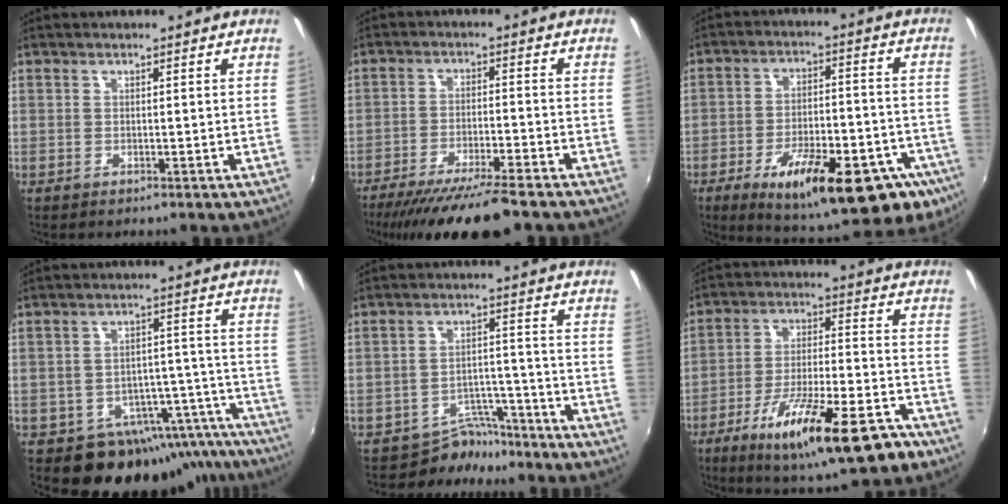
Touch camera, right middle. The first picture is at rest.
{"total": 13.7, "force": [-11.5, 0.8, 7.5], "torque": [-0.147, -0.027, -0.186]}
{"total": 24.7, "force": [-13.3, 8.6, 19.0], "torque": [-0.288, -0.033, -0.176]}
{"total": 18.9, "force": [-15.5, 9.8, 4.5], "torque": [-0.070, 0.052, -0.183]}
{"total": 6.5, "force": [-5.8, 2.9, -0.1], "torque": [-0.001, 0.021, -0.090]}
{"total": 19.2, "force": [-11.5, 4.4, 14.7], "torque": [-0.252, -0.039, -0.181]}